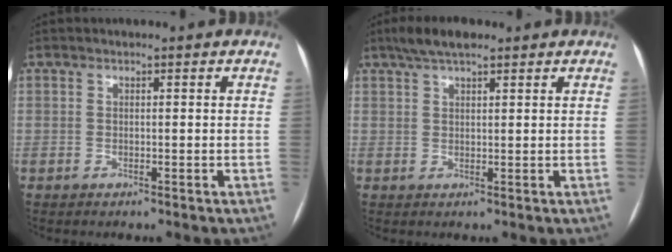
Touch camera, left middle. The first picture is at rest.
{"total": 5.0, "force": [3.6, 1.4, 3.2], "torque": [-0.064, 0.020, 0.064]}